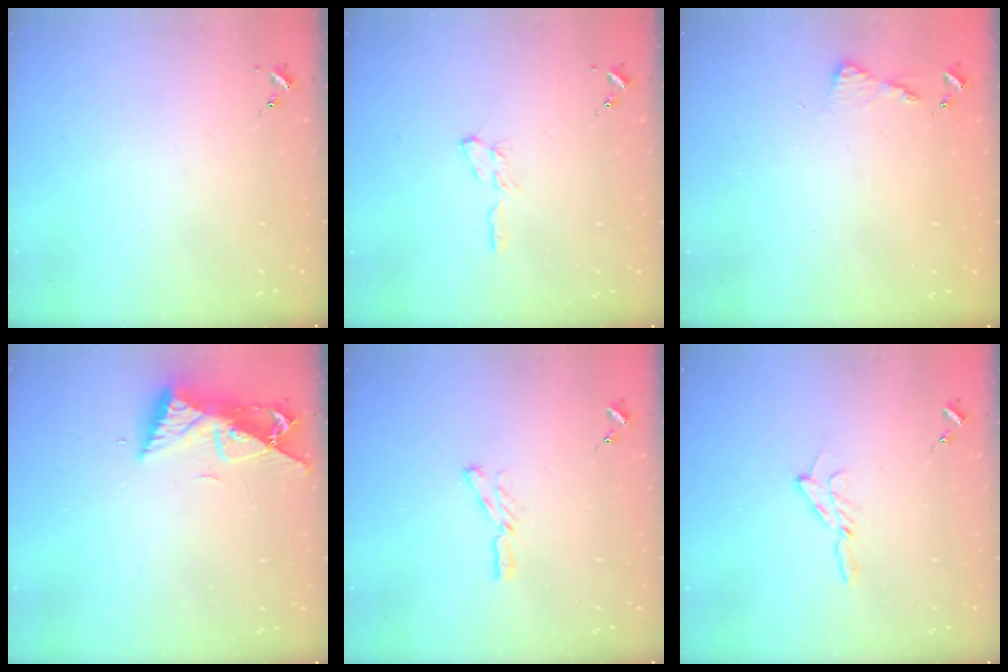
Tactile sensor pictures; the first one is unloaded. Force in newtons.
{"total": 6.0, "press": 6.0, "slide": 0.7}
{"total": 4.5, "press": 4.4, "slide": 0.5}
{"total": 9.7, "press": 9.7, "slide": 1.0}
{"total": 5.2, "press": 5.2, "slide": 0.4}
{"total": 5.1, "press": 5.0, "slide": 0.7}